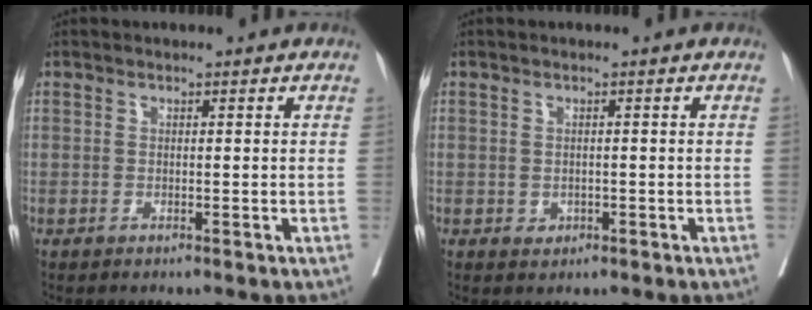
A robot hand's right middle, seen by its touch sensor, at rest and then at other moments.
{"total": 1.3, "force": [-0.3, 1.1, 0.6], "torque": [-0.007, 0.003, 0.000]}